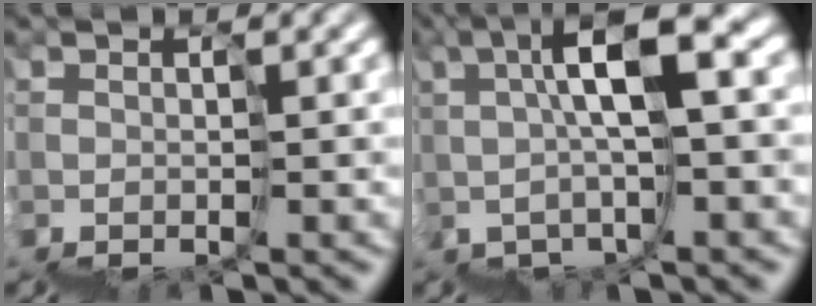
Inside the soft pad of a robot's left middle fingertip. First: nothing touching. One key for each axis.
{"total": 8.1, "fx": 2.9, "fy": 2.5, "fz": 7.1, "tx": -0.109, "ty": 0.039, "tz": 0.050}